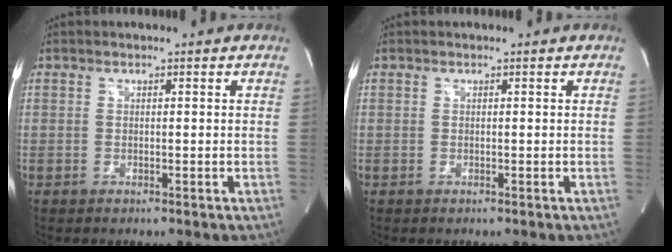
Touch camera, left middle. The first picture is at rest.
{"total": 0.0}